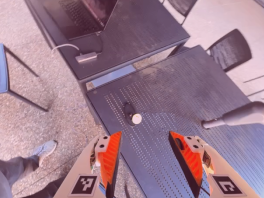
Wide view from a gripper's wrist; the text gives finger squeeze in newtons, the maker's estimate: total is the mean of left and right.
{"total": 0.0}